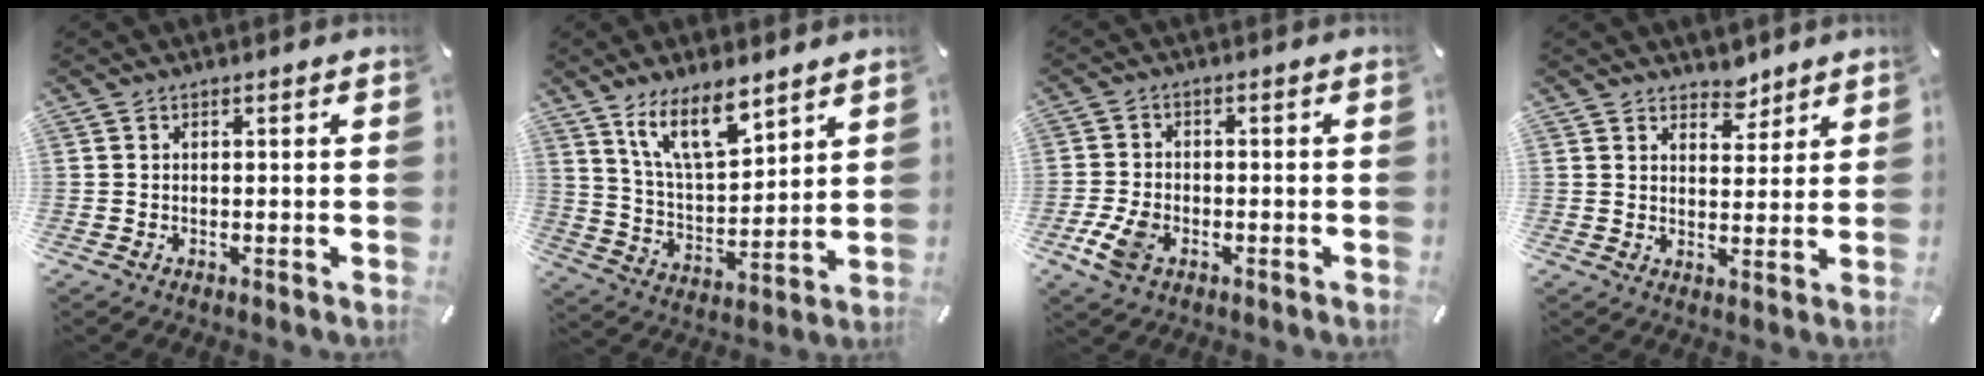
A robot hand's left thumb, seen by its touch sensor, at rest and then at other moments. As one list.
[{"total": 13.2, "force": [9.4, 5.0, 7.7], "torque": [-0.151, -0.042, 0.172]}, {"total": 5.9, "force": [-2.5, 3.8, 3.7], "torque": [-0.092, 0.004, -0.050]}, {"total": 4.9, "force": [4.1, 2.6, 0.4], "torque": [0.010, -0.029, 0.072]}]